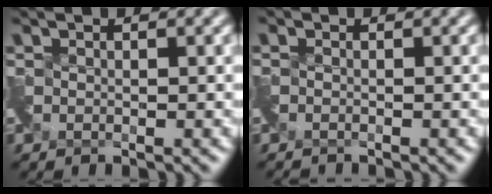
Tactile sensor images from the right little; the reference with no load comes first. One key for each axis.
{"total": 1.6, "fx": -1.4, "fy": -0.3, "fz": -0.7, "tx": 0.009, "ty": -0.018, "tz": -0.030}